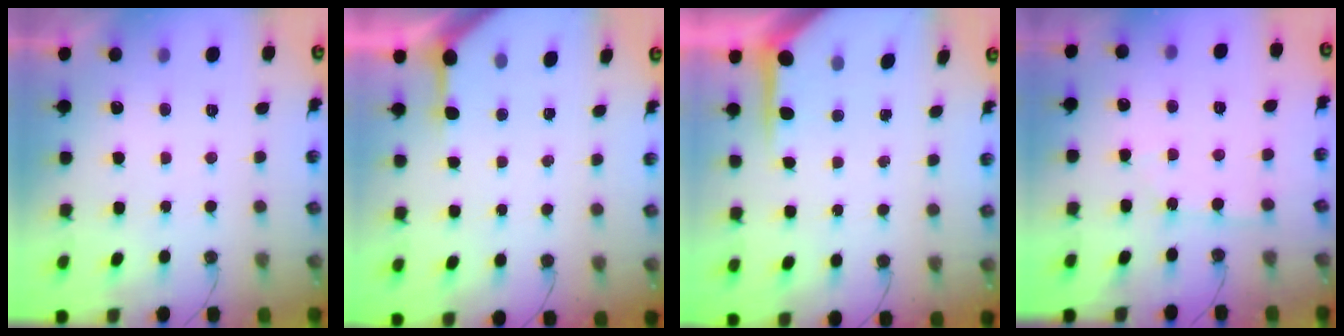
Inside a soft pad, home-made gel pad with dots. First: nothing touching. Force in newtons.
{"total": 3.8, "press": 3.8, "slide": 0.3}
{"total": 6.1, "press": 6.1, "slide": 0.4}
{"total": 2.3, "press": 2.3, "slide": 0.3}